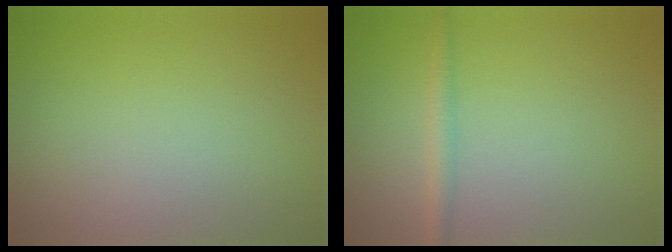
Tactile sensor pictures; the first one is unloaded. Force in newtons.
{"total": 1.6, "press": 1.6, "slide": 0.1}